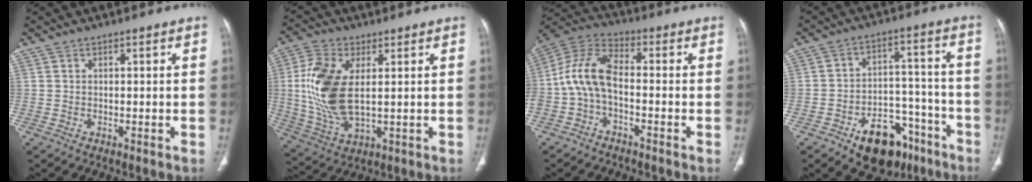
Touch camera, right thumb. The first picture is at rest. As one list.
[{"total": 14.7, "force": [1.9, 7.6, 12.4], "torque": [-0.268, -0.009, 0.044]}, {"total": 10.4, "force": [-2.2, 5.4, 8.7], "torque": [-0.184, 0.039, -0.054]}, {"total": 15.3, "force": [-9.3, 9.1, 8.0], "torque": [-0.071, 0.078, -0.132]}]